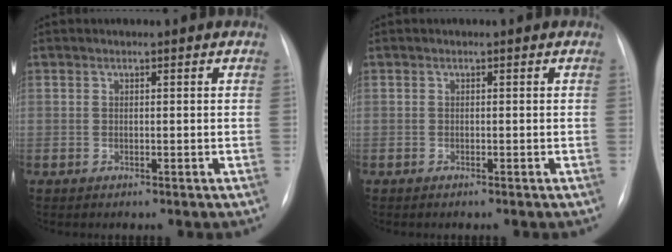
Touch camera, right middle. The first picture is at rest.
{"total": 0.0}